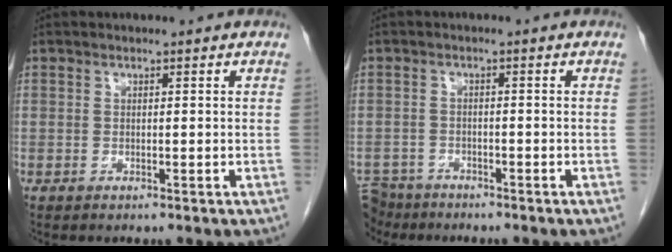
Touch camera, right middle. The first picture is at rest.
{"total": 6.0, "force": [-5.2, 2.9, 0.4], "torque": [-0.013, -0.001, -0.092]}